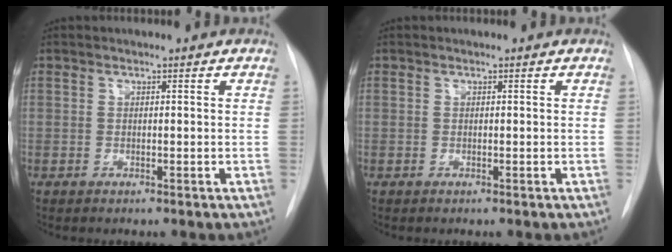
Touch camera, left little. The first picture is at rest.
{"total": 0.0}